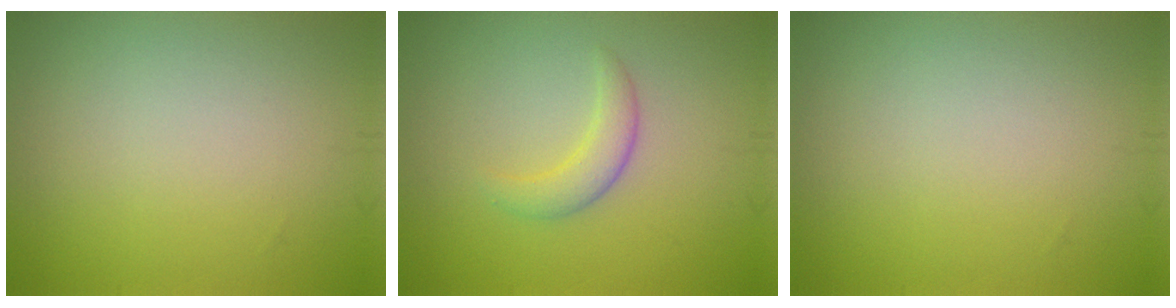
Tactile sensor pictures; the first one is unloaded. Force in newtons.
{"total": 2.1, "press": 2.1, "slide": 0.2}
{"total": 0.0}